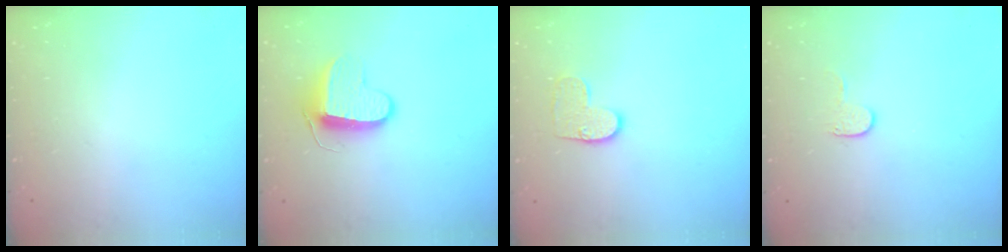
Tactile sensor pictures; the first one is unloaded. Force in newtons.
{"total": 9.6, "press": 9.6, "slide": 0.2}
{"total": 8.4, "press": 8.4, "slide": 0.3}
{"total": 4.1, "press": 4.1, "slide": 0.4}